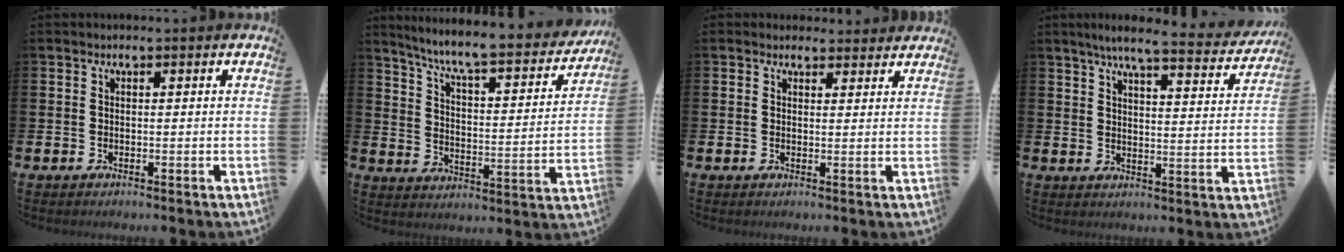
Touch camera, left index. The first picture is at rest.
{"total": 7.3, "force": [6.5, 0.8, 3.3], "torque": [-0.089, -0.051, 0.103]}
{"total": 2.3, "force": [2.1, 0.9, -0.1], "torque": [0.005, -0.006, 0.037]}
{"total": 6.4, "force": [5.7, 0.7, 2.9], "torque": [-0.064, -0.030, 0.093]}